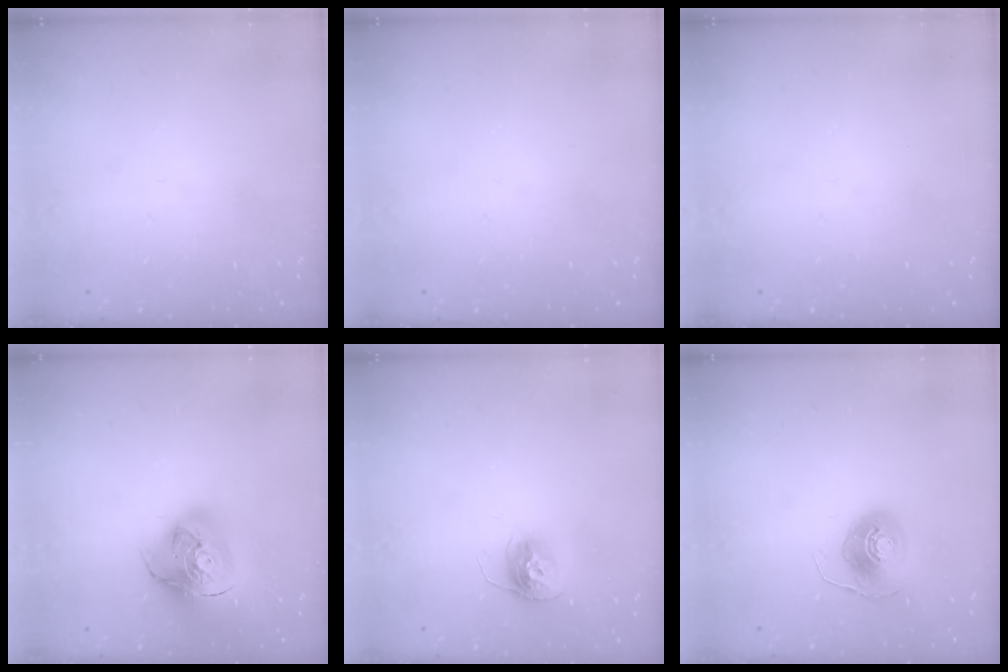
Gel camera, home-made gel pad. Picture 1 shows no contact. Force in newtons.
{"total": 0.0}
{"total": 0.0}
{"total": 17.1, "press": 17.0, "slide": 2.1}
{"total": 11.4, "press": 11.4, "slide": 1.0}
{"total": 8.5, "press": 8.4, "slide": 0.3}